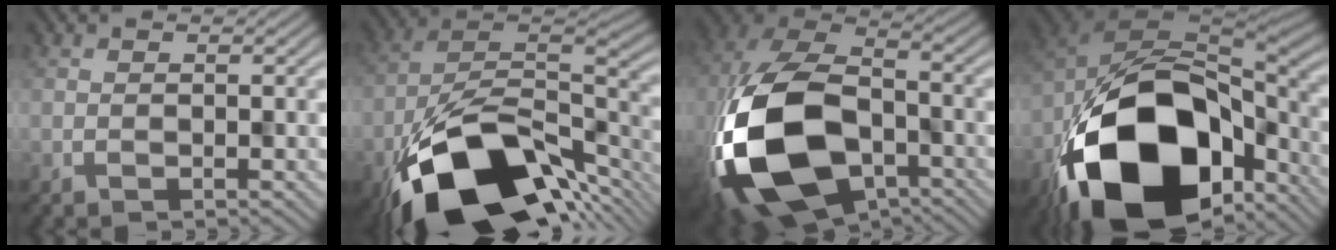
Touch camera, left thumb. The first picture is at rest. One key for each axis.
{"total": 17.2, "fx": -9.4, "fy": 8.9, "fz": 11.3, "tx": -0.204, "ty": -0.037, "tz": -0.155}
{"total": 19.2, "fx": -6.6, "fy": 12.2, "fz": 13.3, "tx": -0.332, "ty": -0.054, "tz": -0.104}
{"total": 20.0, "fx": -9.4, "fy": 12.4, "fz": 12.5, "tx": -0.263, "ty": -0.056, "tz": -0.125}